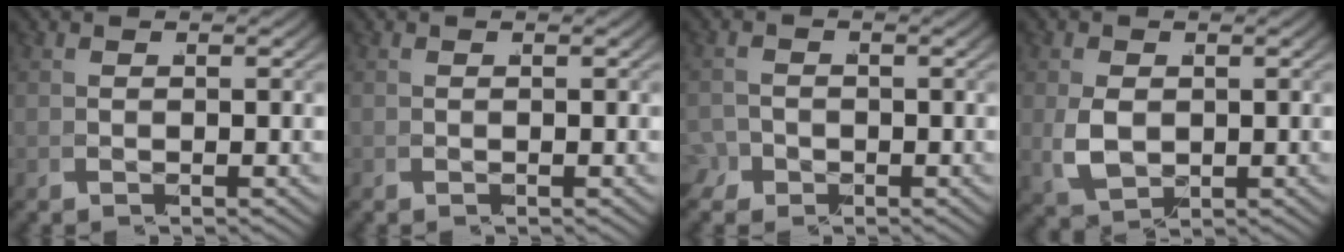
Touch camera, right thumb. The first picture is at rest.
{"total": 0.0}
{"total": 2.0, "force": [-1.3, 1.5, 0.2], "torque": [0.001, -0.011, -0.022]}
{"total": 4.5, "force": [0.2, 3.3, 3.1], "torque": [-0.083, -0.023, 0.027]}